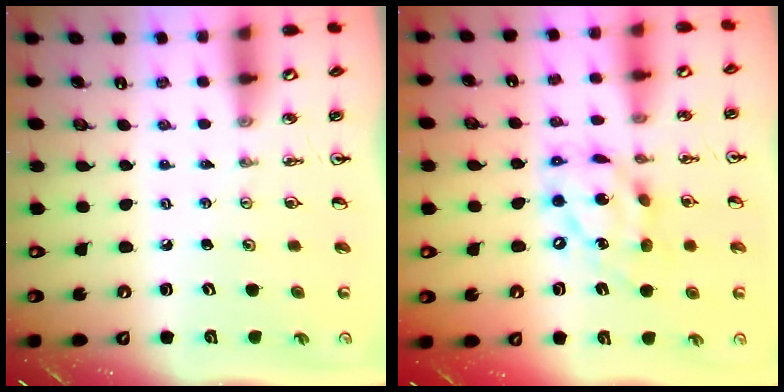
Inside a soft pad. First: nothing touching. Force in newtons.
{"total": 15.4, "press": 15.3, "slide": 1.8}